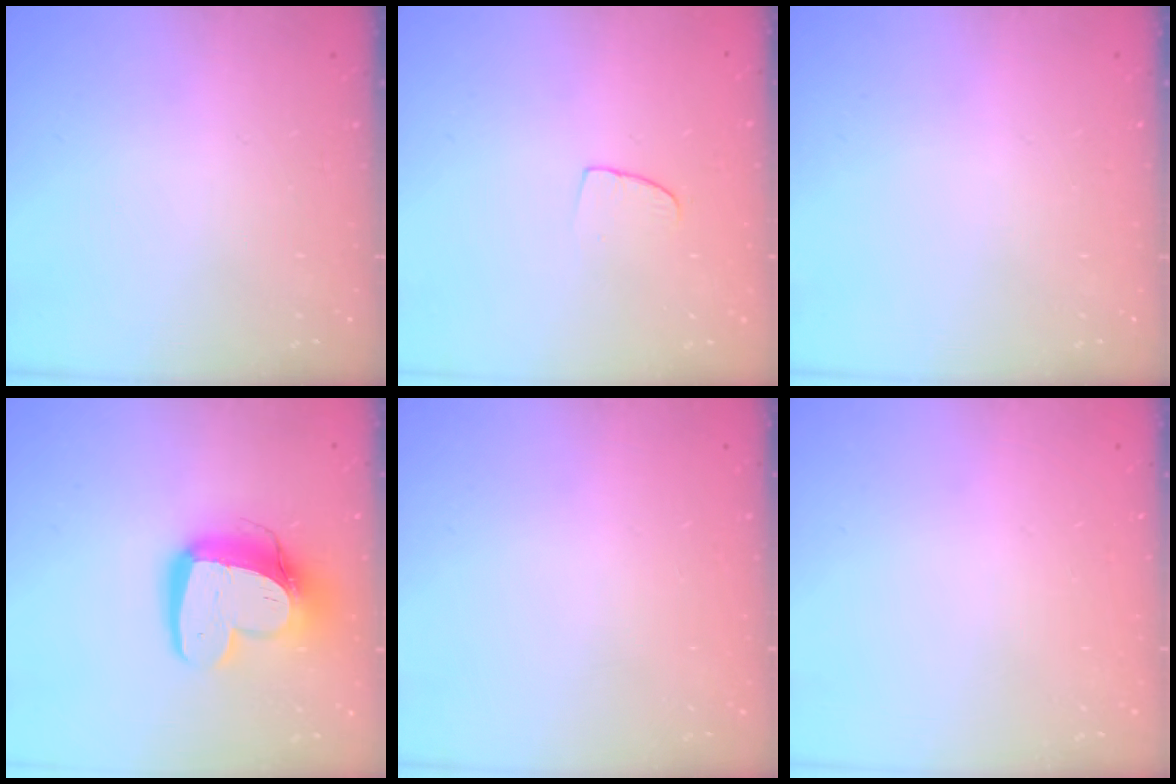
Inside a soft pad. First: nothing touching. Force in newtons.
{"total": 5.8, "press": 5.8, "slide": 0.4}
{"total": 0.0}
{"total": 15.5, "press": 15.4, "slide": 1.8}
{"total": 0.0}
{"total": 0.0}